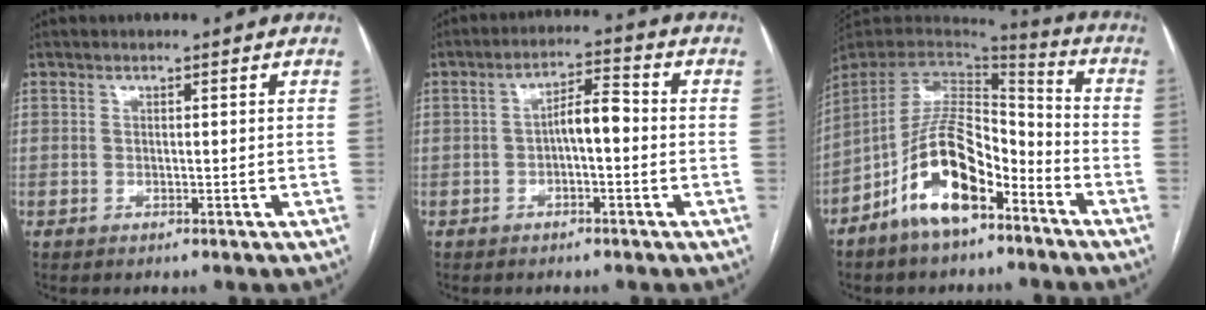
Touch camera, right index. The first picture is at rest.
{"total": 4.8, "force": [-0.6, 1.3, 4.6], "torque": [-0.078, 0.021, -0.009]}
{"total": 14.0, "force": [-7.4, 5.5, 10.5], "torque": [-0.204, 0.010, -0.132]}